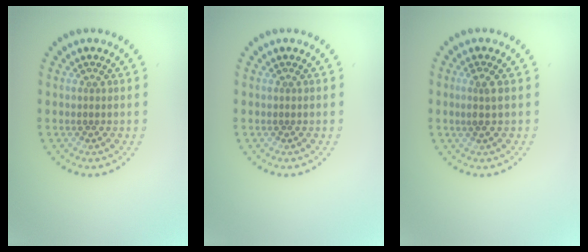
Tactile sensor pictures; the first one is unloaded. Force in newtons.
{"total": 0.0}
{"total": 1.6, "press": 1.3, "slide": 0.9}